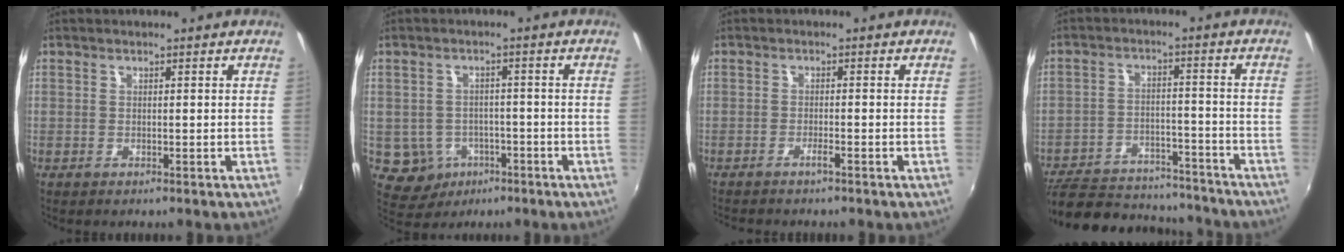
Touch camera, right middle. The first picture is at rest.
{"total": 7.1, "force": [-2.9, 6.1, 2.0], "torque": [-0.062, 0.006, -0.026]}
{"total": 1.7, "force": [-1.5, -0.2, 0.8], "torque": [-0.026, 0.002, -0.029]}
{"total": 22.3, "force": [-19.3, 7.1, 8.5], "torque": [-0.178, 0.001, -0.263]}